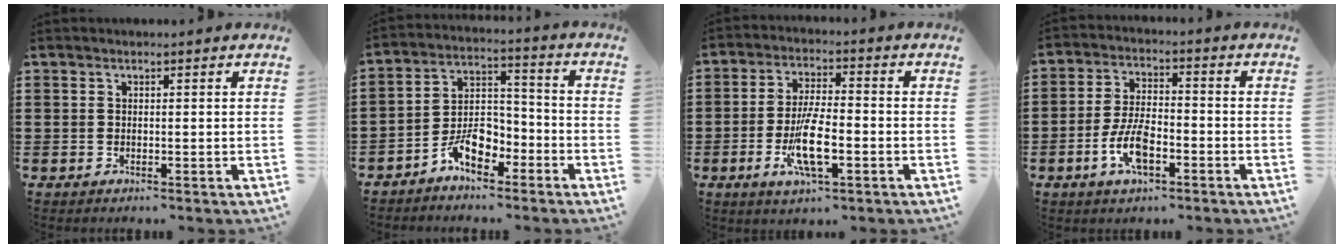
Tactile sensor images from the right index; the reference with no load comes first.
{"total": 7.2, "force": [-4.7, 3.9, 3.8], "torque": [-0.081, 0.019, -0.090]}
{"total": 8.9, "force": [-2.8, 2.9, 8.0], "torque": [-0.168, -0.012, -0.052]}
{"total": 7.2, "force": [-2.9, 3.1, 5.8], "torque": [-0.131, -0.004, -0.056]}